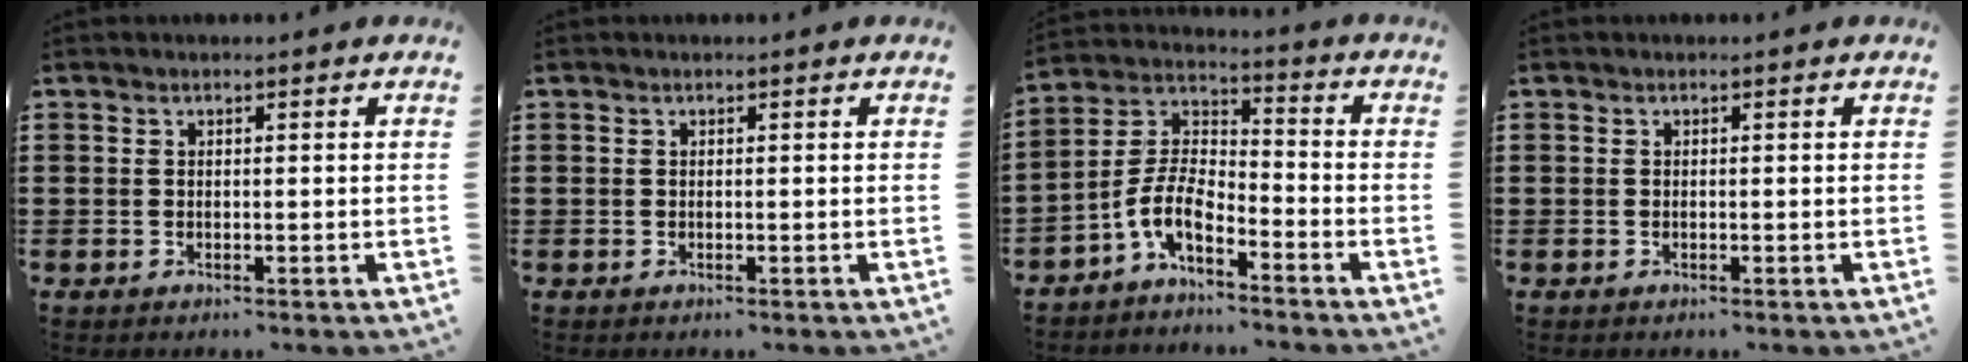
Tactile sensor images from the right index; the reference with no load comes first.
{"total": 0.0}
{"total": 6.7, "force": [-4.6, 2.5, 4.2], "torque": [-0.120, -0.017, -0.101]}
{"total": 0.0}